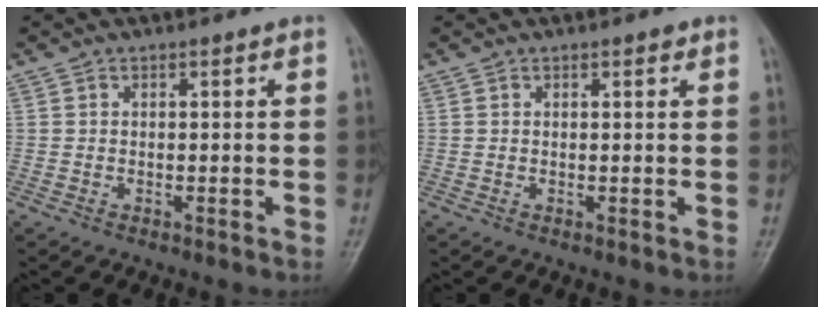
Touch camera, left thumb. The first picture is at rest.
{"total": 1.2, "force": [0.7, 0.5, 0.8], "torque": [-0.007, -0.001, 0.007]}